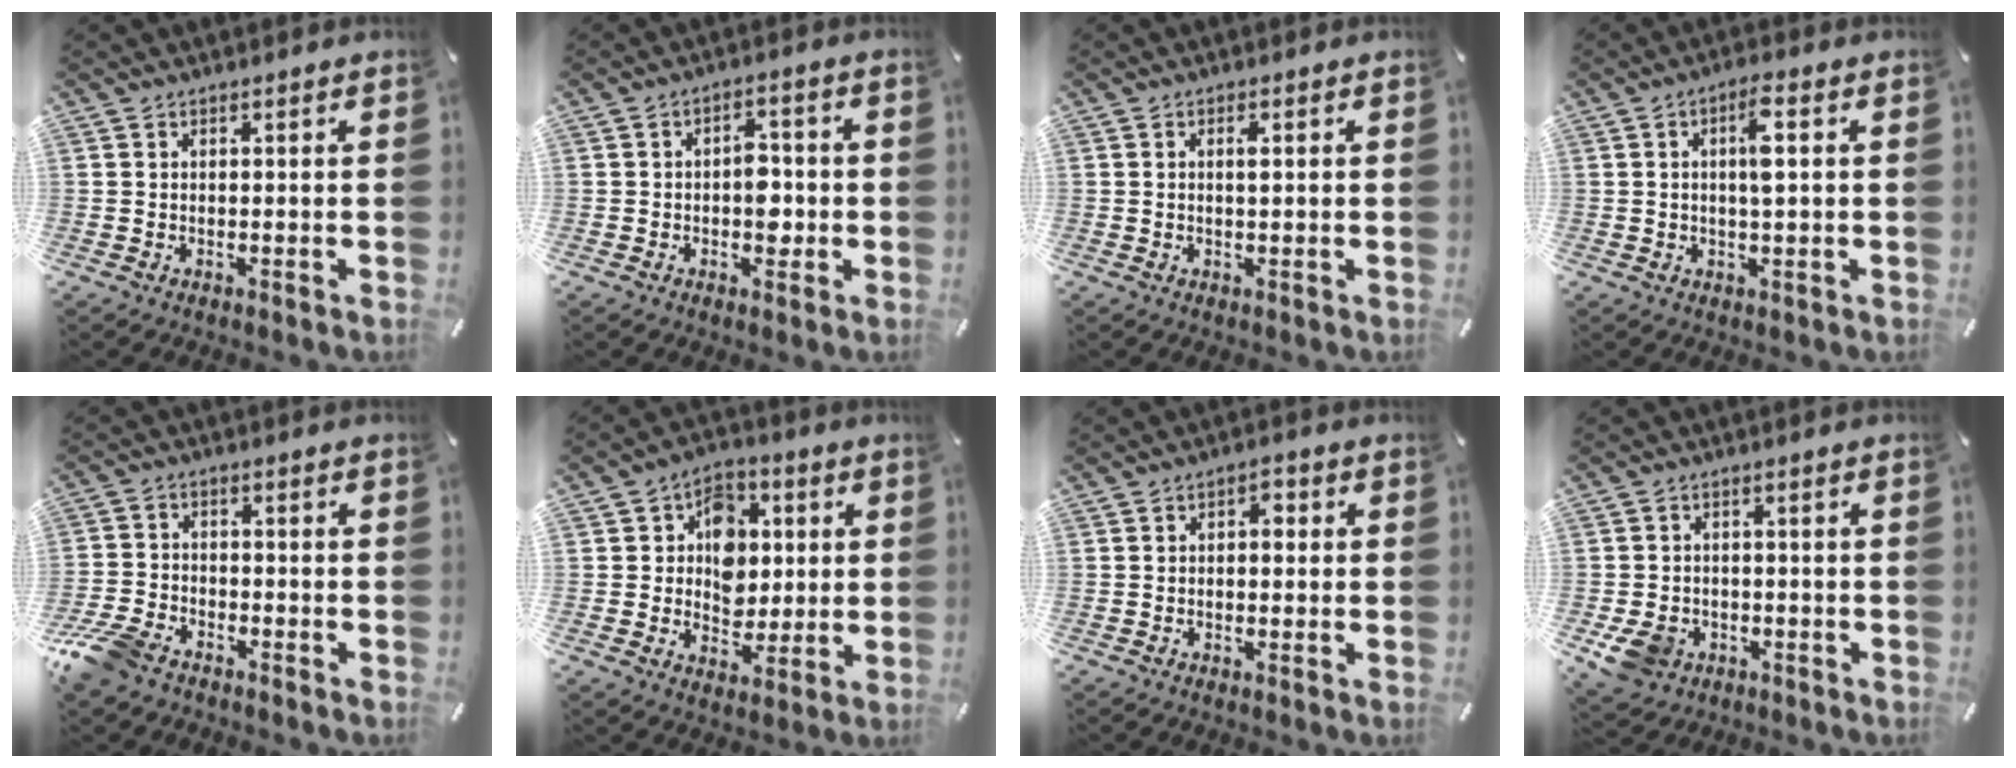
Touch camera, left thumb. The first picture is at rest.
{"total": 5.9, "force": [-0.9, 3.8, 4.4], "torque": [-0.054, 0.003, -0.020]}
{"total": 1.7, "force": [0.3, 0.6, 1.6], "torque": [-0.024, 0.000, 0.001]}
{"total": 6.0, "force": [0.9, 1.6, 5.7], "torque": [-0.102, 0.005, 0.011]}
{"total": 8.4, "force": [-6.4, 4.2, 3.6], "torque": [-0.086, 0.024, -0.126]}
{"total": 10.5, "force": [0.9, 9.2, 5.0], "torque": [-0.066, 0.005, 0.020]}
{"total": 2.9, "force": [-0.6, 1.9, 2.0], "torque": [-0.024, 0.007, -0.018]}
{"total": 7.4, "force": [-3.0, 5.9, 3.3], "torque": [-0.075, 0.012, -0.056]}